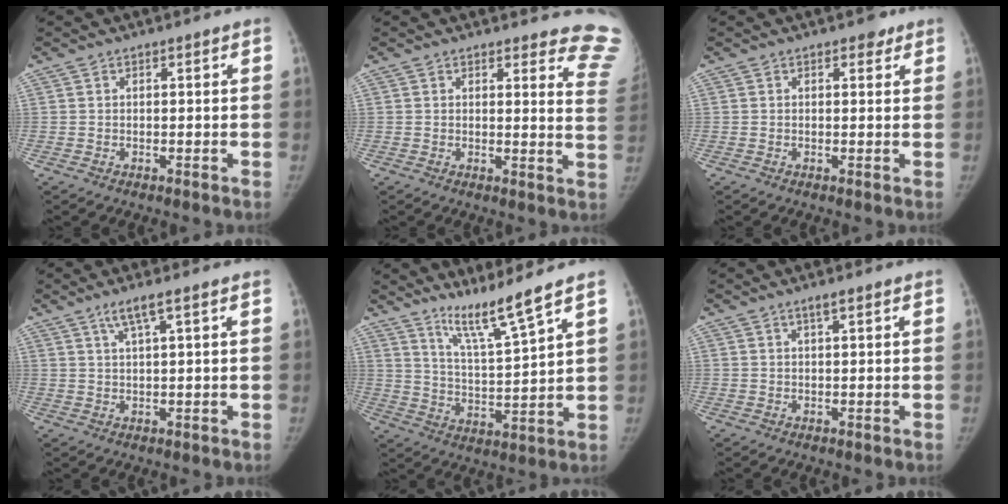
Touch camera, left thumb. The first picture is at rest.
{"total": 11.1, "force": [10.7, 2.5, 1.5], "torque": [0.032, -0.109, 0.076]}
{"total": 1.6, "force": [1.0, 1.0, 0.6], "torque": [0.005, -0.003, 0.010]}
{"total": 3.7, "force": [2.1, 0.0, 3.1], "torque": [-0.069, -0.002, 0.046]}
{"total": 9.2, "force": [7.2, -1.1, 5.6], "torque": [-0.096, -0.066, 0.139]}
{"total": 1.4, "force": [0.8, 0.1, 1.1], "torque": [-0.020, 0.000, 0.017]}